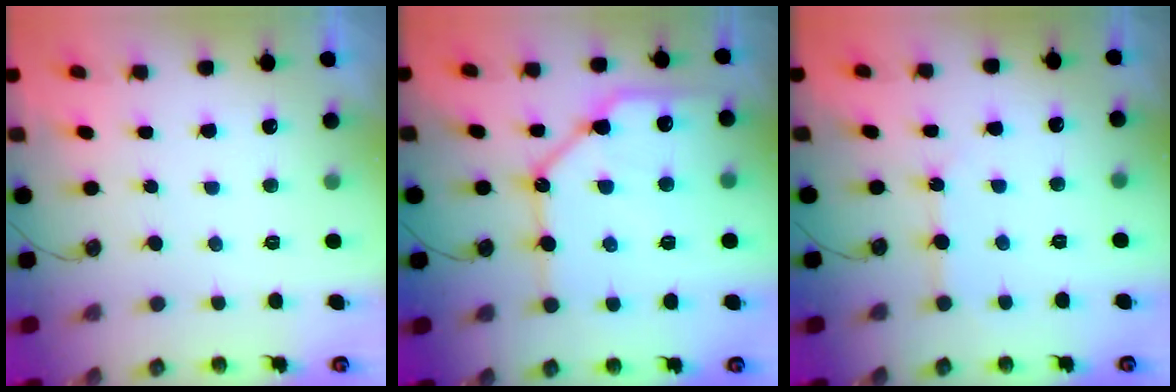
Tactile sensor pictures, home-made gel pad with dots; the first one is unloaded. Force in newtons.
{"total": 15.7, "press": 15.6, "slide": 1.8}
{"total": 4.2, "press": 4.2, "slide": 0.4}